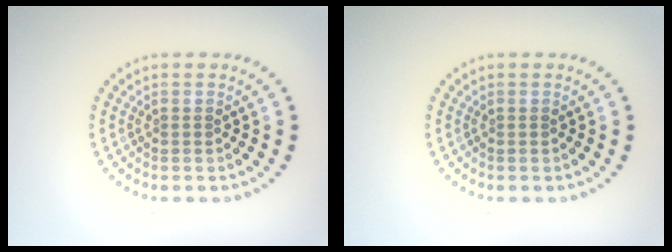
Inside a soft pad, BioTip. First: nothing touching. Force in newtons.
{"total": 0.0}